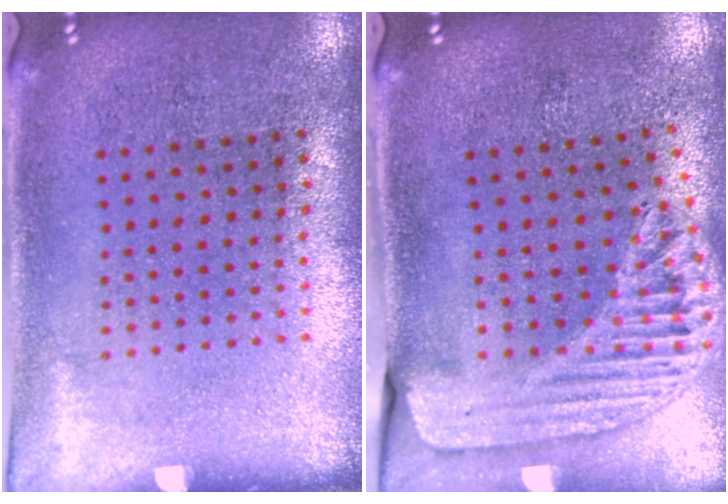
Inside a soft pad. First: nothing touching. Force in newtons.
{"total": 1.6, "press": 1.5, "slide": 0.4}